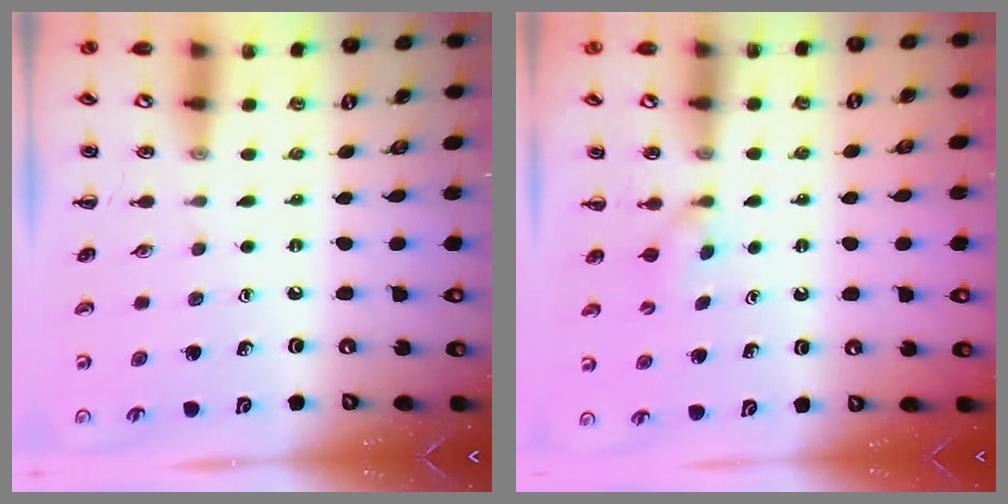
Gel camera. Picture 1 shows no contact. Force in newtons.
{"total": 2.3, "press": 2.1, "slide": 0.9}